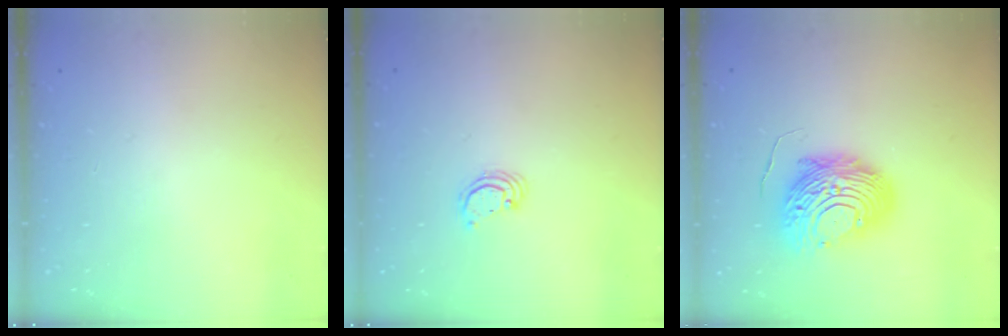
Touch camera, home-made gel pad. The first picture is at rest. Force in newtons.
{"total": 2.2, "press": 2.2, "slide": 0.2}
{"total": 14.4, "press": 14.4, "slide": 1.3}